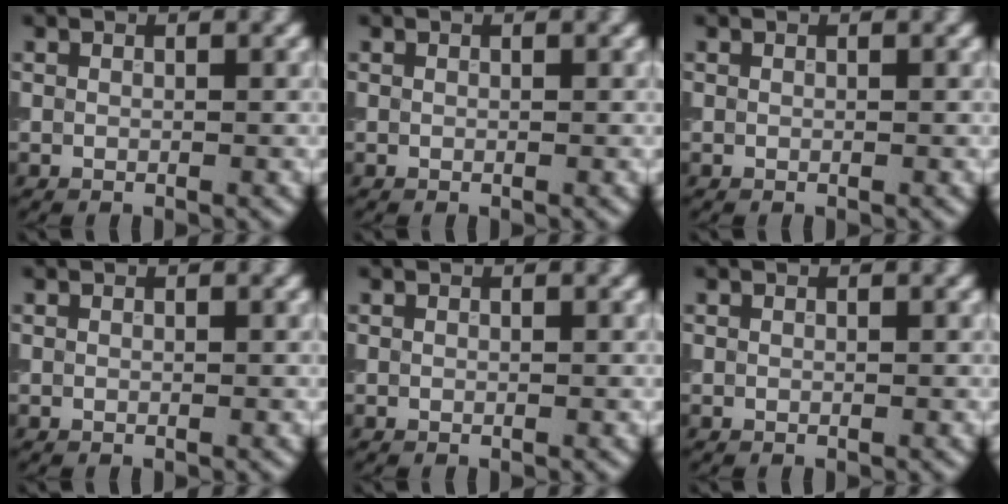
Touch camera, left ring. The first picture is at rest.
{"total": 0.0}
{"total": 0.0}
{"total": 0.0}
{"total": 0.0}
{"total": 0.0}